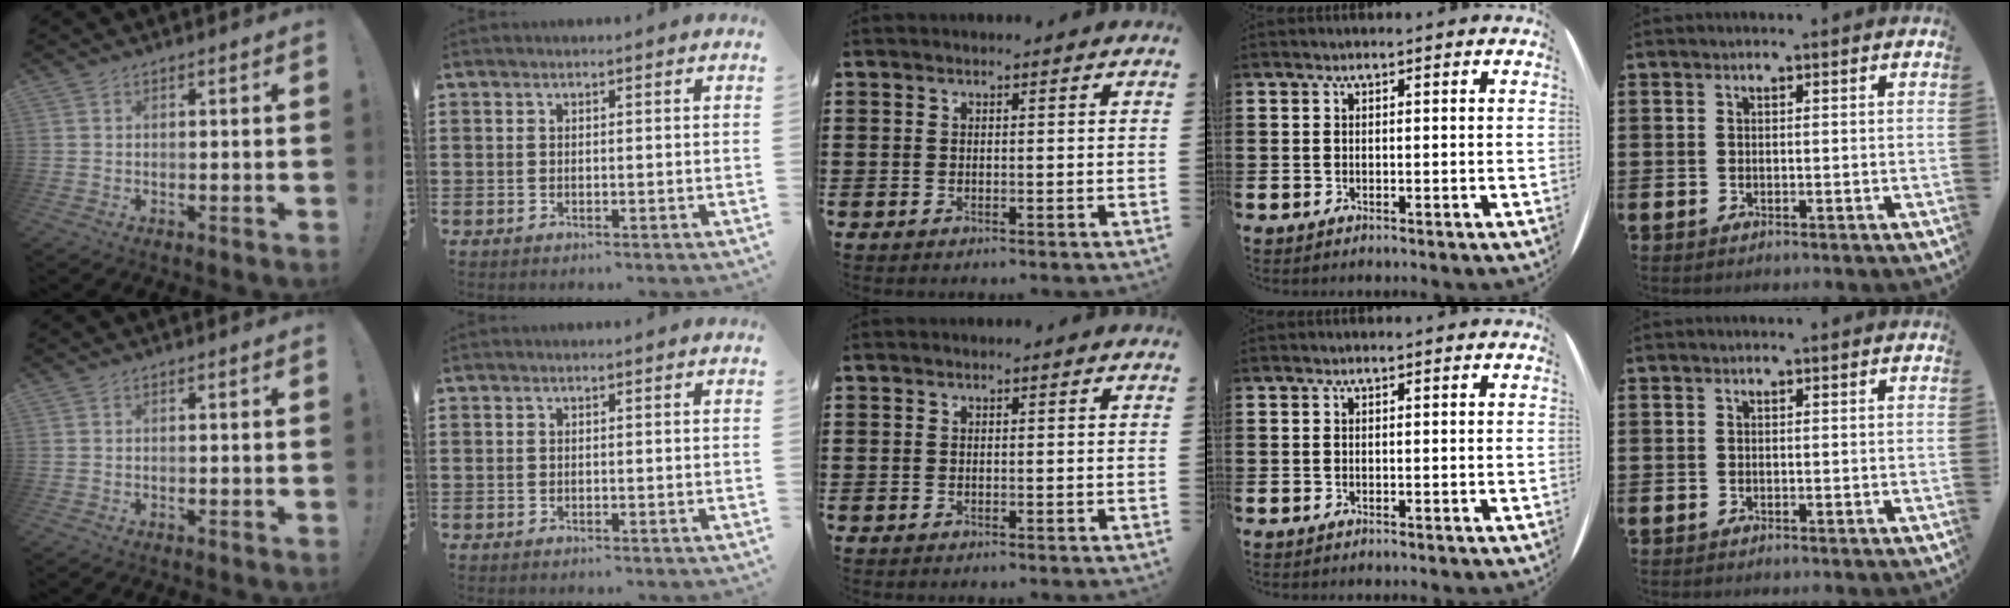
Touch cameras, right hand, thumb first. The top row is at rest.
{}